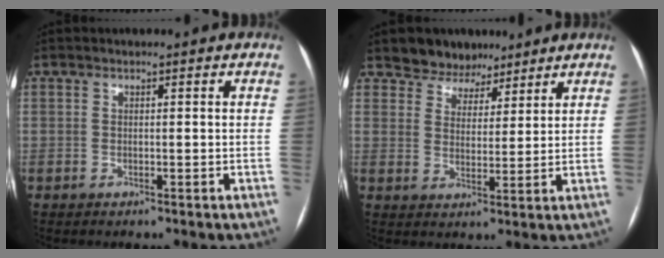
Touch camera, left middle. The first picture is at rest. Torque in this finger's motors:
{"motor_torque": [0.06, -0.06, 0.01, -0.01]}